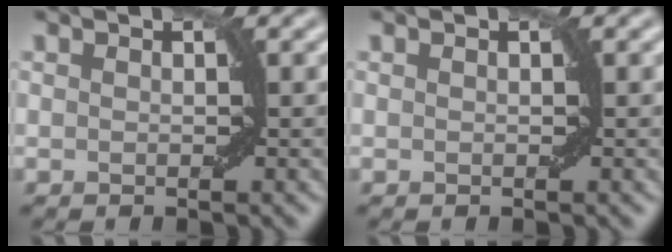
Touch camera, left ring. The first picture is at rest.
{"total": 0.0}